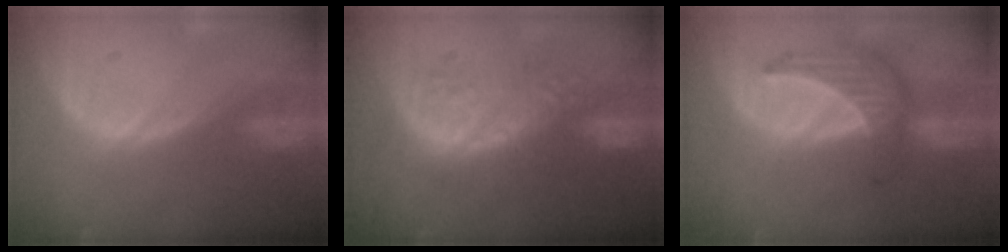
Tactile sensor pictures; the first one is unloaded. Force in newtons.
{"total": 8.9, "press": 8.7, "slide": 2.0}
{"total": 6.5, "press": 6.4, "slide": 1.1}